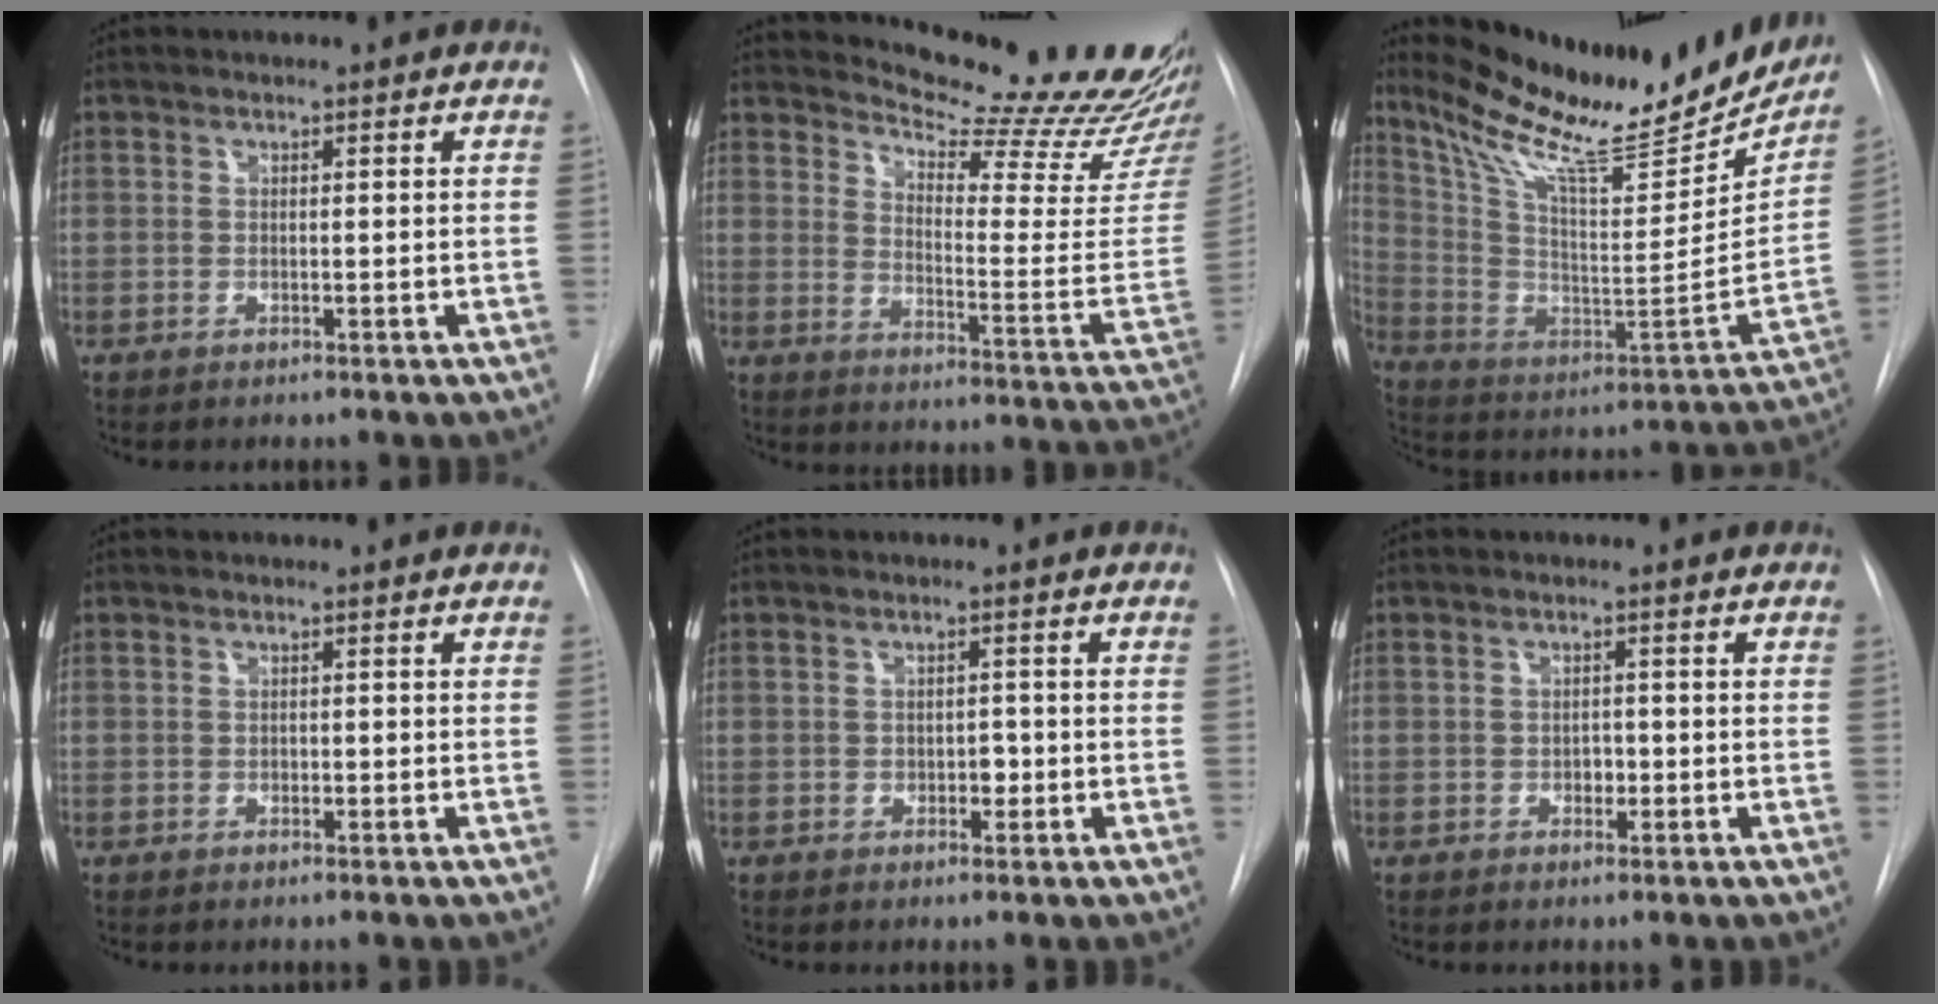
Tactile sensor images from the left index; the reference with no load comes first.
{"total": 20.7, "force": [19.7, 0.8, 6.2], "torque": [-0.092, -0.141, 0.238]}
{"total": 27.6, "force": [23.2, 5.5, 14.0], "torque": [-0.236, -0.060, 0.343]}
{"total": 1.0, "force": [-0.9, 0.3, 0.1], "torque": [0.000, -0.004, -0.014]}
{"total": 2.0, "force": [-1.3, 1.1, 1.1], "torque": [-0.010, -0.002, -0.017]}
{"total": 1.8, "force": [-1.2, 1.0, 0.8], "torque": [-0.010, -0.002, -0.017]}